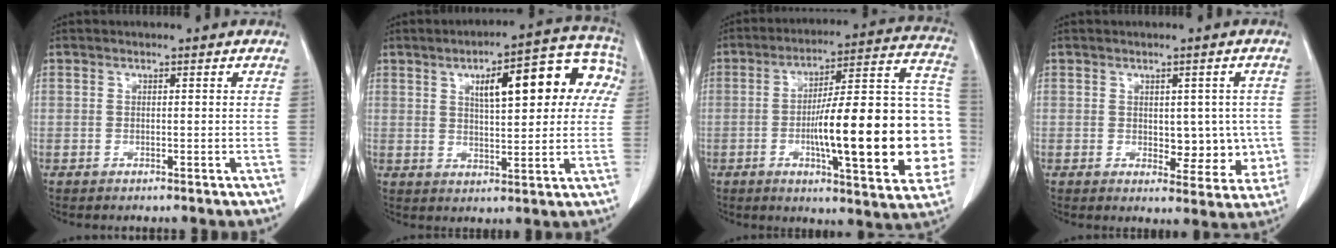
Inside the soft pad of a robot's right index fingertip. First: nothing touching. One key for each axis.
{"total": 15.1, "fx": 4.7, "fy": 4.9, "fz": 13.6, "tx": -0.168, "ty": 0.041, "tz": 0.060}
{"total": 25.2, "fx": -3.9, "fy": 4.4, "fz": 24.5, "tx": -0.267, "ty": 0.029, "tz": -0.050}
{"total": 6.9, "fx": 0.0, "fy": 4.0, "fz": 5.6, "tx": -0.048, "ty": 0.004, "tz": 0.010}